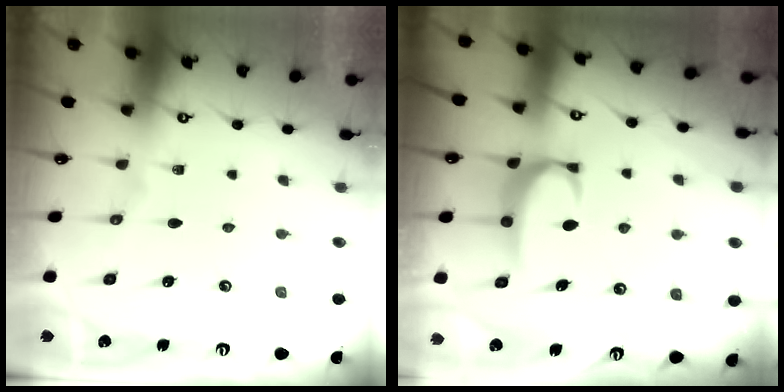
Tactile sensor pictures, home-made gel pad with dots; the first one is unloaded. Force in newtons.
{"total": 2.6, "press": 2.6, "slide": 0.4}